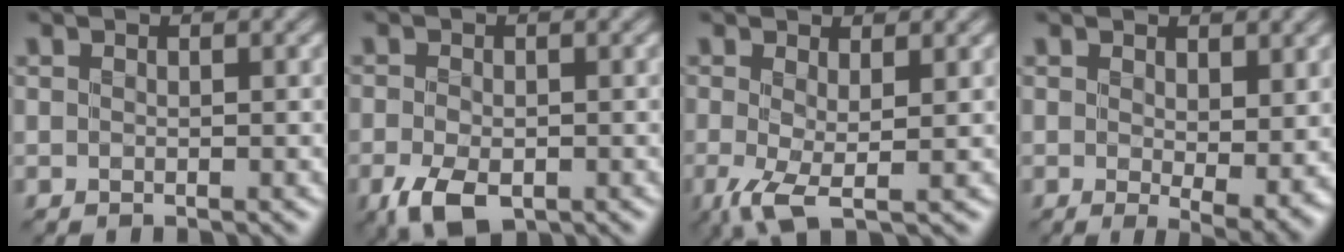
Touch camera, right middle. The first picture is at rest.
{"total": 4.1, "force": [-2.0, 2.2, 2.8], "torque": [-0.063, -0.010, -0.036]}
{"total": 3.5, "force": [-0.5, 0.9, 3.3], "torque": [-0.074, -0.009, -0.013]}
{"total": 4.1, "force": [1.1, 1.4, 3.7], "torque": [-0.059, -0.015, 0.024]}